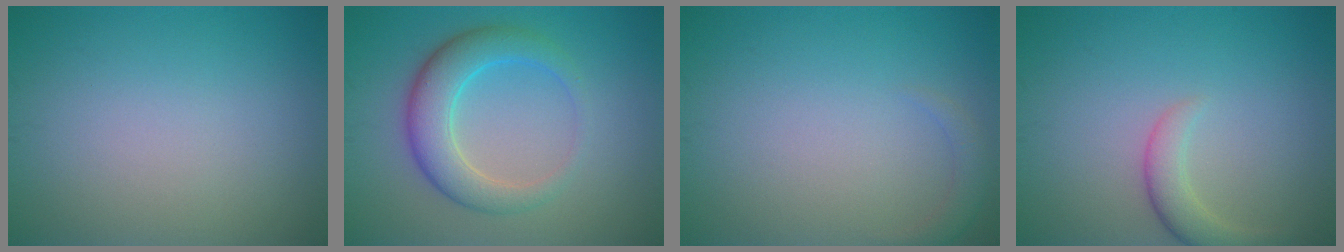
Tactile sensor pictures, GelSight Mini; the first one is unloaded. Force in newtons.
{"total": 5.1, "press": 5.1, "slide": 0.2}
{"total": 1.3, "press": 1.3, "slide": 0.2}
{"total": 2.6, "press": 2.6, "slide": 0.3}